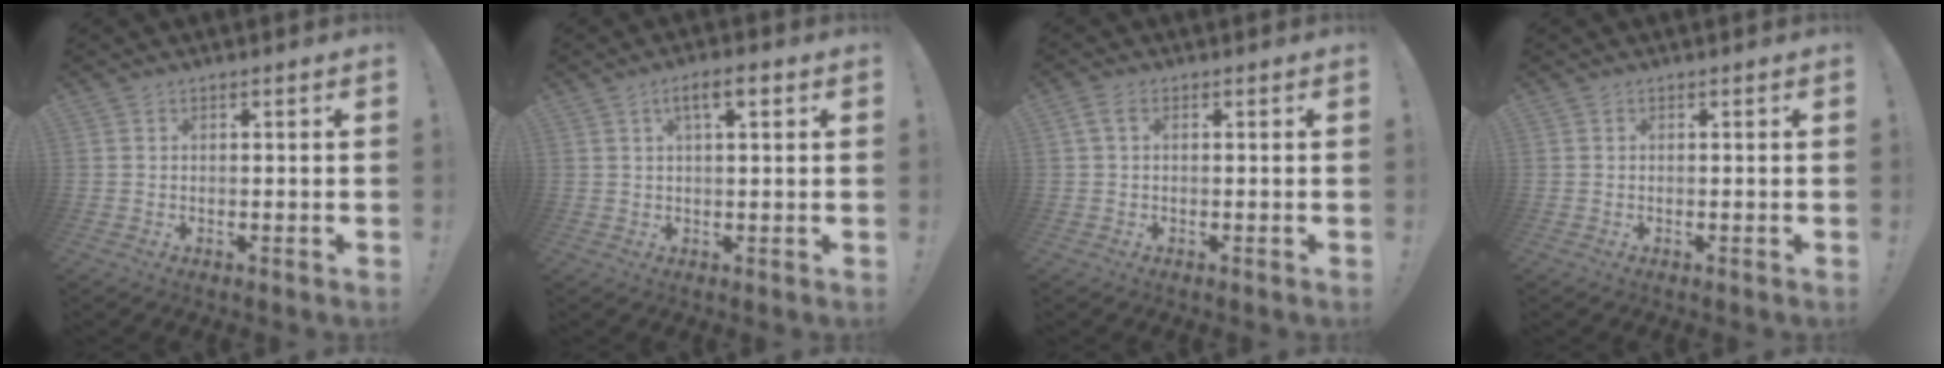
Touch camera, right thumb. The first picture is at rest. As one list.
[{"total": 5.5, "force": [2.3, 1.4, 4.7], "torque": [-0.073, -0.003, 0.034]}, {"total": 2.5, "force": [0.7, 1.4, 2.0], "torque": [-0.031, 0.003, 0.011]}, {"total": 0.0}]